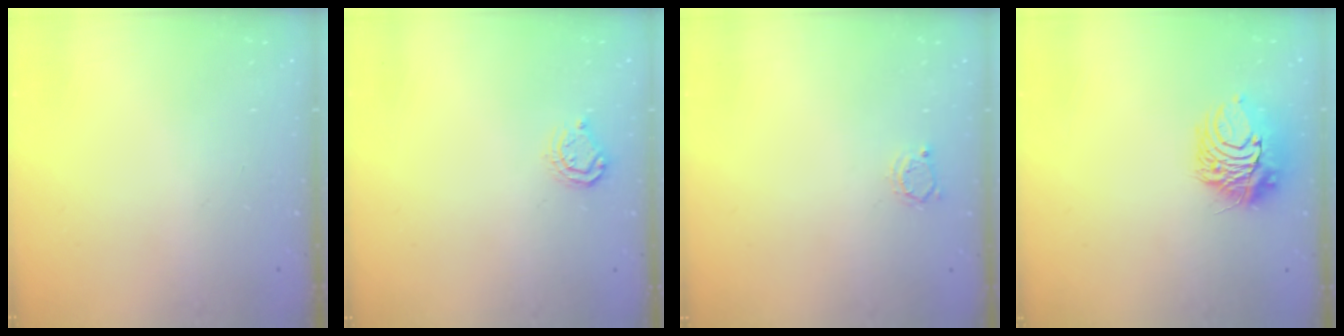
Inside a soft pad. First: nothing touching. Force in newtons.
{"total": 6.1, "press": 6.0, "slide": 0.6}
{"total": 2.4, "press": 2.3, "slide": 0.3}
{"total": 9.7, "press": 9.7, "slide": 0.5}